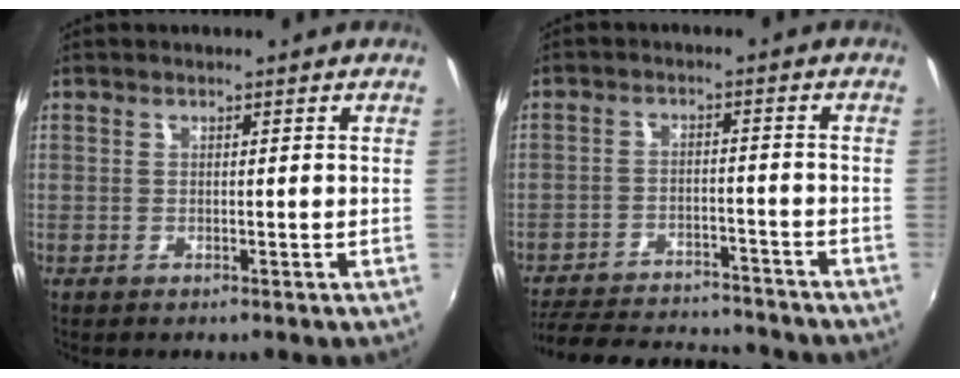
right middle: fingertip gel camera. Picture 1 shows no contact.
{"total": 19.0, "force": [-16.7, 5.2, 7.5], "torque": [-0.170, -0.007, -0.232]}